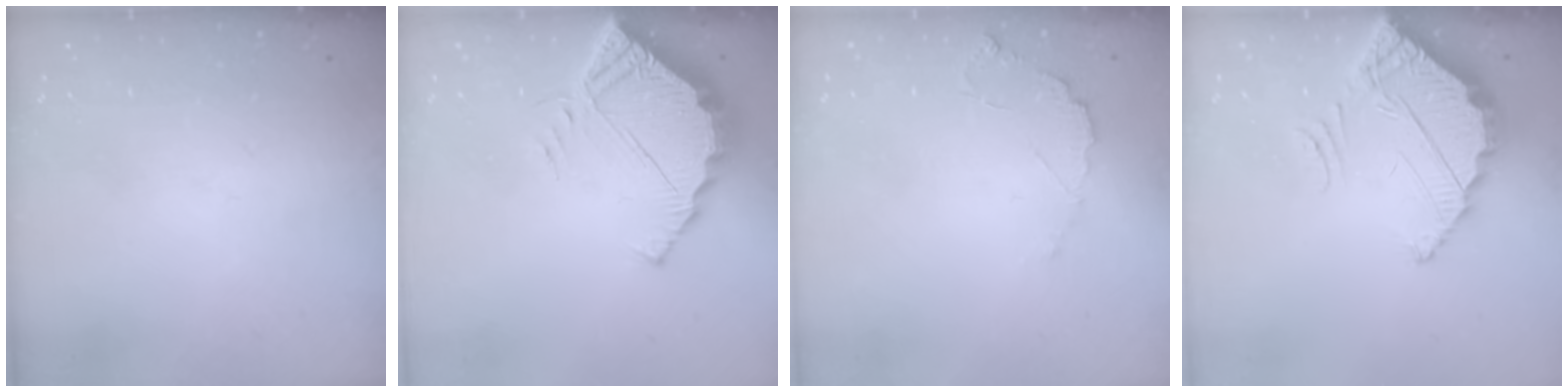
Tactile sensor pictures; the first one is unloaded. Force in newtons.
{"total": 6.7, "press": 6.6, "slide": 0.3}
{"total": 4.4, "press": 4.4, "slide": 0.3}
{"total": 4.0, "press": 4.0, "slide": 0.3}